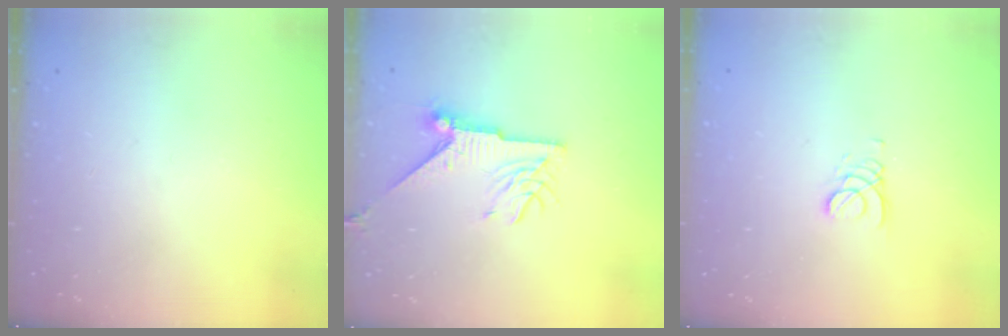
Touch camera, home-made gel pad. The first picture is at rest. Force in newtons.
{"total": 8.8, "press": 8.8, "slide": 0.1}
{"total": 2.2, "press": 2.2, "slide": 0.3}